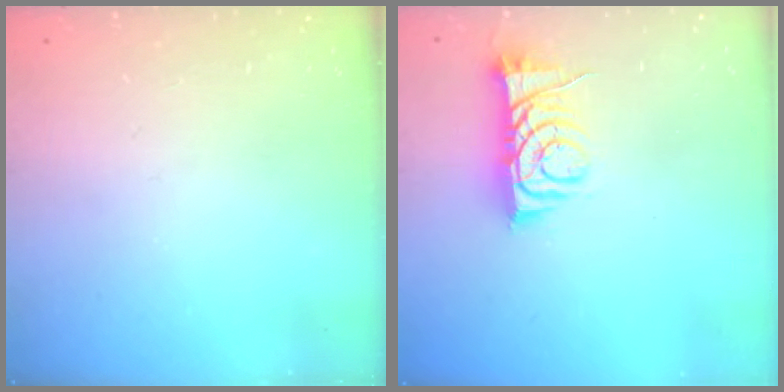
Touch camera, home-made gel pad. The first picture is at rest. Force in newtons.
{"total": 8.2, "press": 8.2, "slide": 0.2}